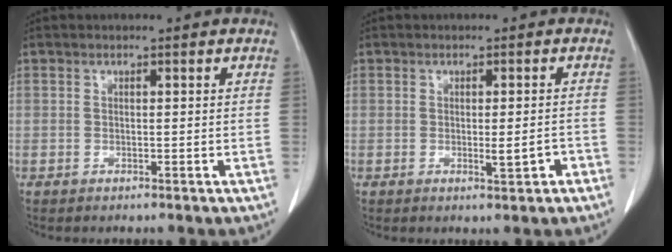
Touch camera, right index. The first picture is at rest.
{"total": 2.6, "force": [-1.0, 0.5, 2.3], "torque": [-0.031, -0.002, -0.010]}